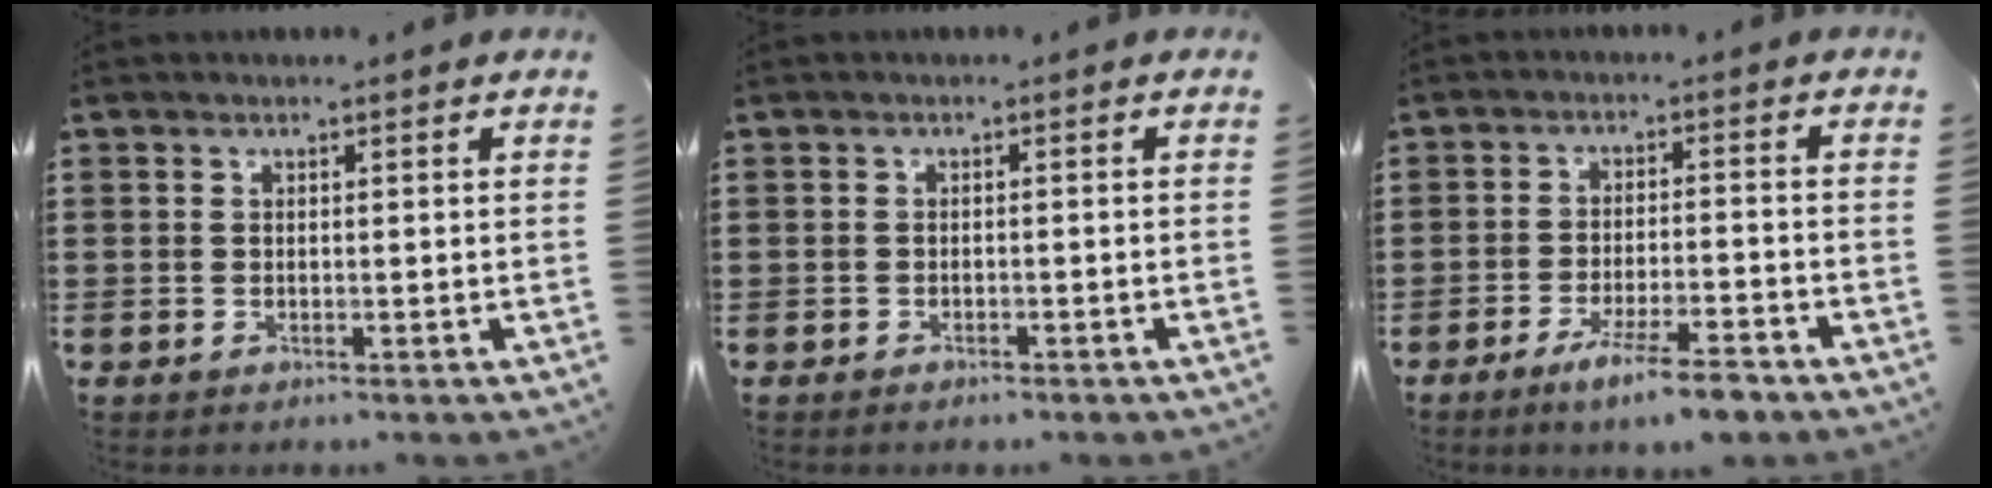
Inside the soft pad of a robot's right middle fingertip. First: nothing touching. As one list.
[{"total": 0.9, "force": [-0.8, 0.2, 0.1], "torque": [-0.004, -0.002, -0.018]}, {"total": 6.6, "force": [-5.1, 0.4, 4.2], "torque": [-0.070, -0.006, -0.090]}]